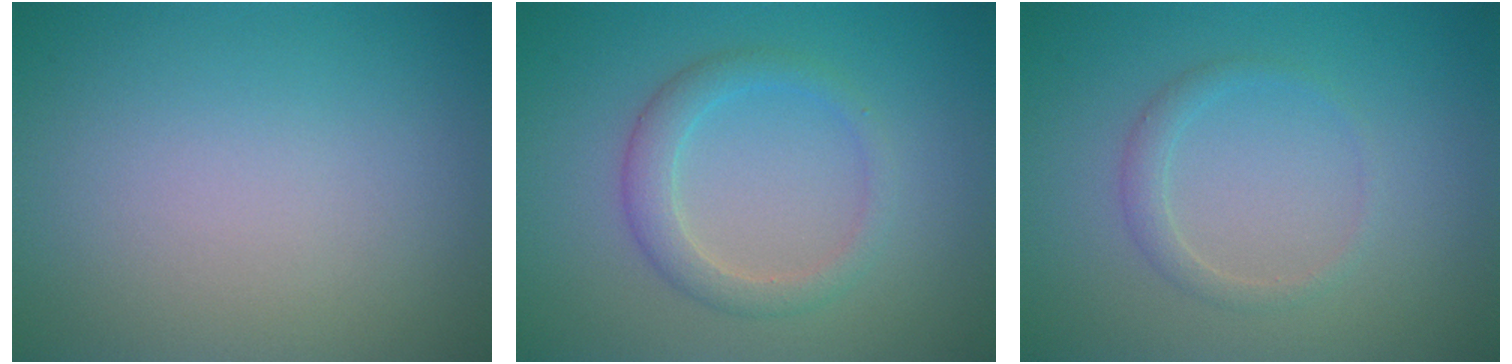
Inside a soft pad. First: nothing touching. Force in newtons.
{"total": 2.7, "press": 2.7, "slide": 0.2}
{"total": 1.4, "press": 1.4, "slide": 0.1}